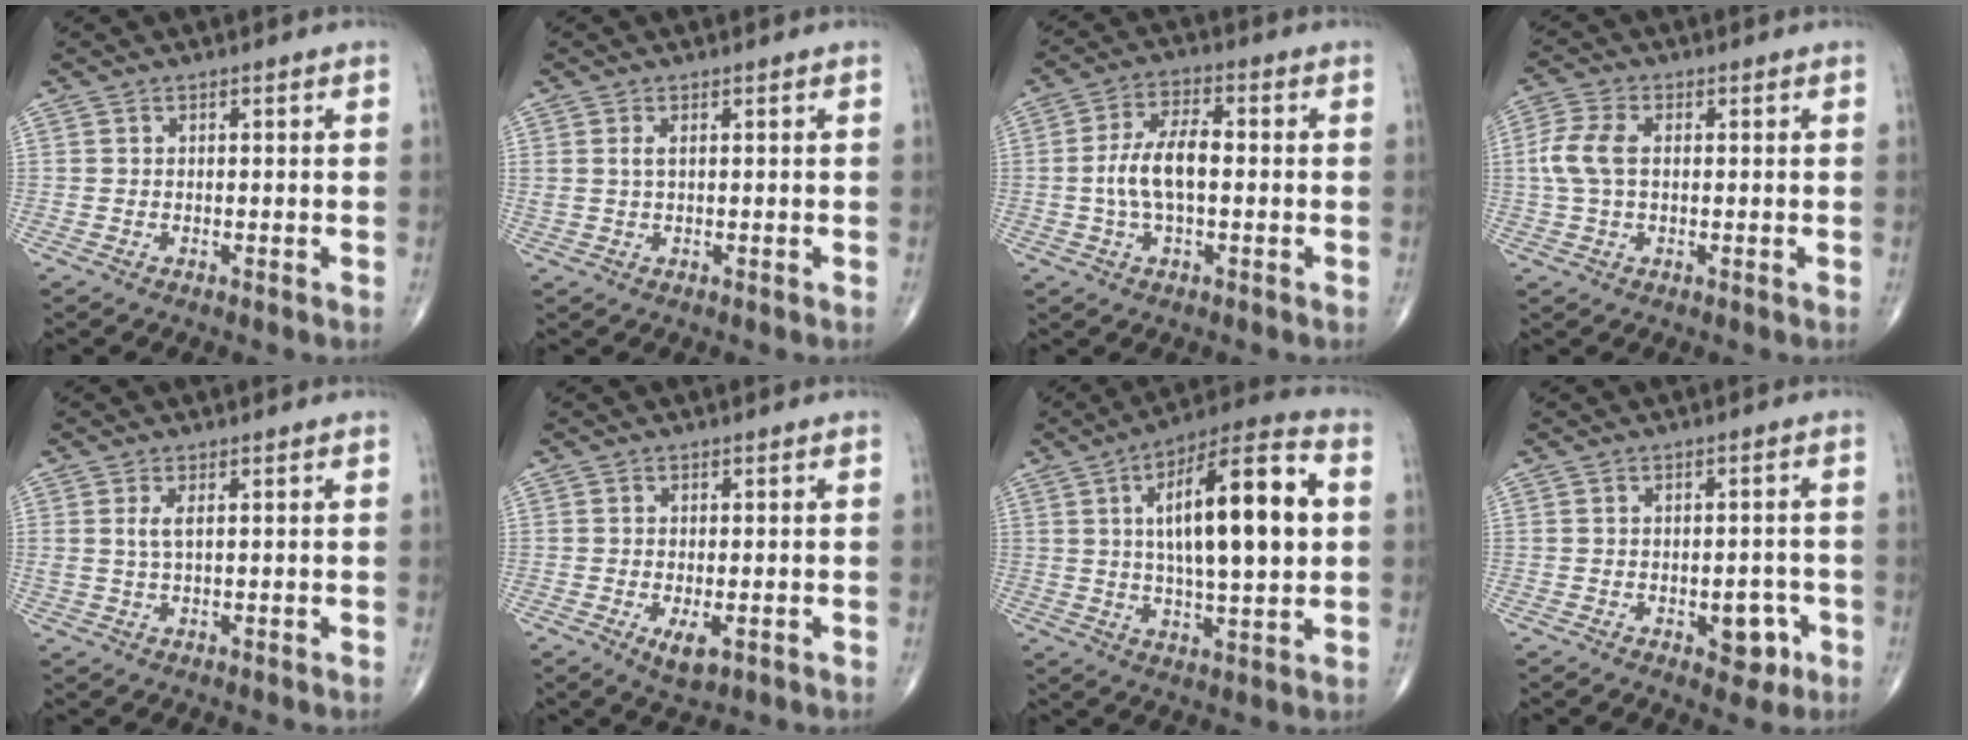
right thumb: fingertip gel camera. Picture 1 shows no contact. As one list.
[{"total": 1.6, "force": [0.6, 0.6, 1.3], "torque": [-0.032, 0.006, 0.016]}, {"total": 8.7, "force": [-0.5, 3.9, 7.8], "torque": [-0.157, 0.020, -0.013]}, {"total": 6.5, "force": [0.5, 3.9, 5.2], "torque": [-0.130, 0.014, 0.006]}, {"total": 2.3, "force": [0.8, 0.7, 2.0], "torque": [-0.048, 0.002, 0.022]}, {"total": 3.8, "force": [-1.3, 1.7, 3.1], "torque": [-0.050, -0.008, -0.015]}, {"total": 20.6, "force": [3.4, 6.3, 19.3], "torque": [-0.299, 0.017, 0.050]}, {"total": 5.2, "force": [-2.0, 3.0, 3.7], "torque": [-0.020, 0.011, -0.020]}]